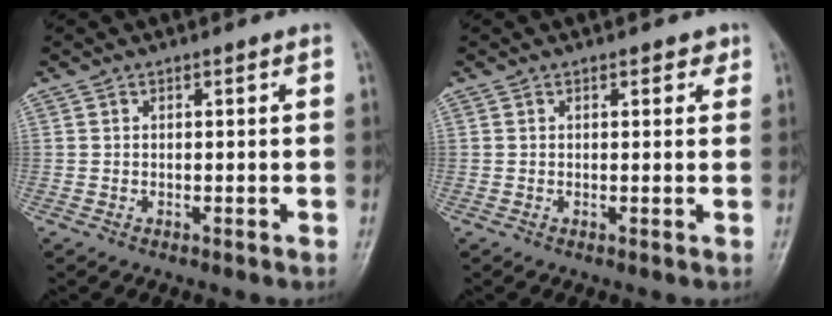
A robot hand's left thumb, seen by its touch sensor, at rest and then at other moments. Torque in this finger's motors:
{"motor_torque": [-0.08, 0.02, -0.01, -0.11, 0.04]}